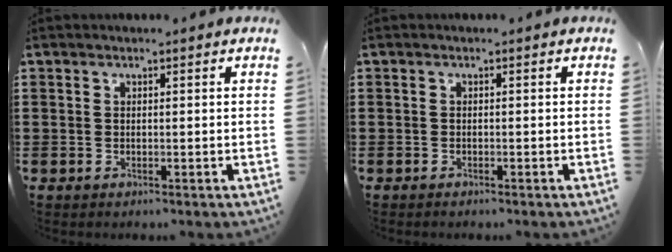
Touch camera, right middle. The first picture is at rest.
{"total": 0.0}